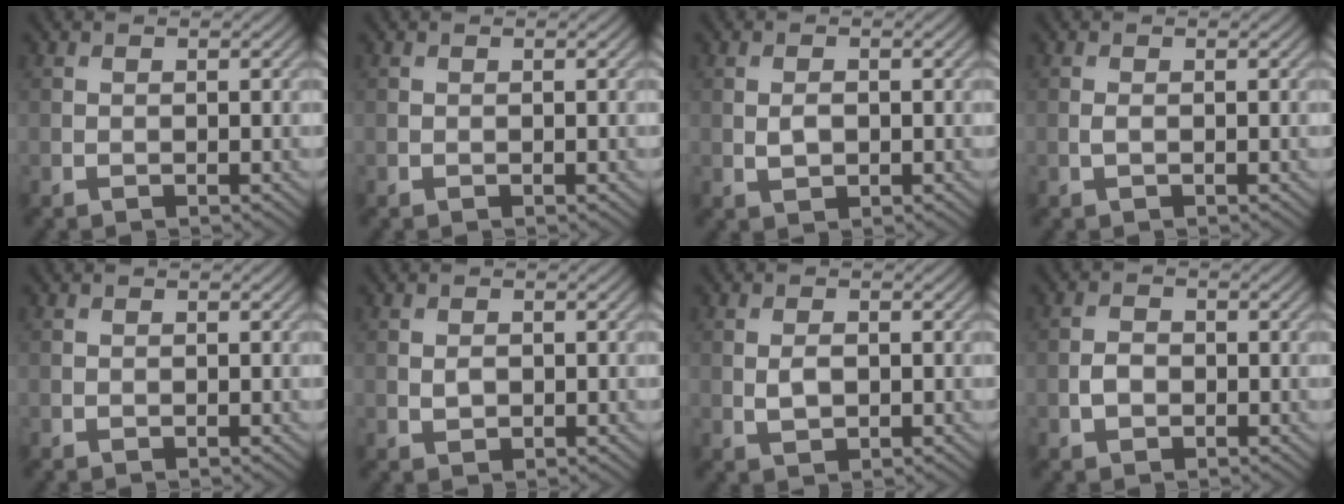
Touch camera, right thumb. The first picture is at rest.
{"total": 0.0}
{"total": 1.7, "force": [0.0, 1.0, 1.3], "torque": [-0.028, -0.002, 0.003]}
{"total": 0.7, "force": [-0.1, 0.2, 0.6], "torque": [-0.017, -0.002, -0.002]}
{"total": 0.0}
{"total": 1.2, "force": [0.1, 0.8, 0.8], "torque": [-0.017, -0.002, 0.003]}
{"total": 2.0, "force": [0.0, 1.2, 1.7], "torque": [-0.035, -0.003, 0.004]}
{"total": 1.9, "force": [-0.6, 1.4, 1.1], "torque": [-0.025, 0.000, -0.015]}